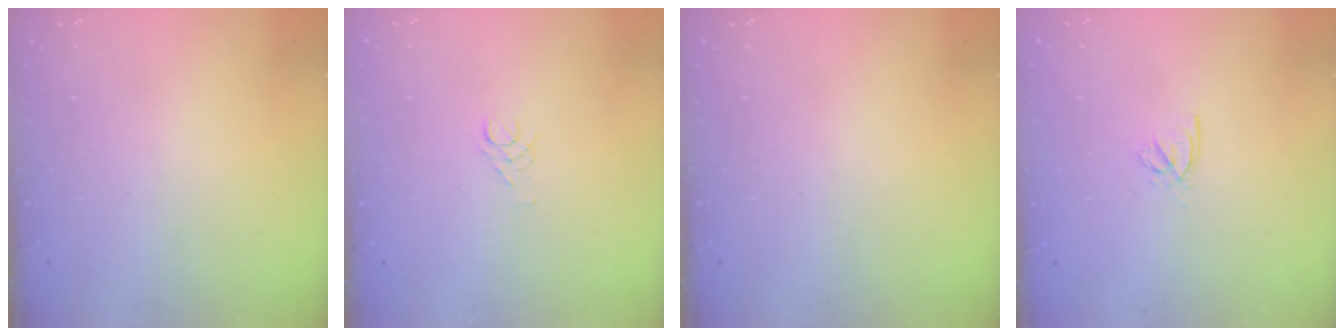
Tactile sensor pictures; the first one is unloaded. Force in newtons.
{"total": 3.6, "press": 3.5, "slide": 0.4}
{"total": 0.0}
{"total": 2.3, "press": 2.3, "slide": 0.4}